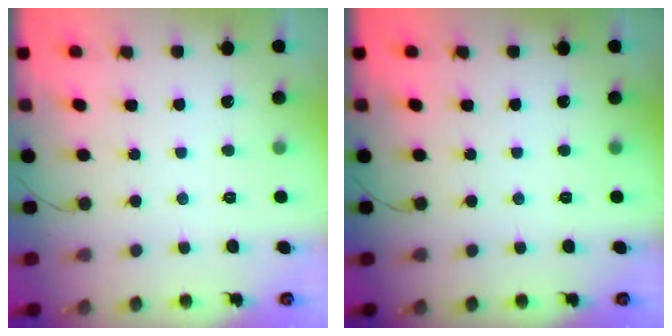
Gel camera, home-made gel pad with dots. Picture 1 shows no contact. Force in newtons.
{"total": 0.0}